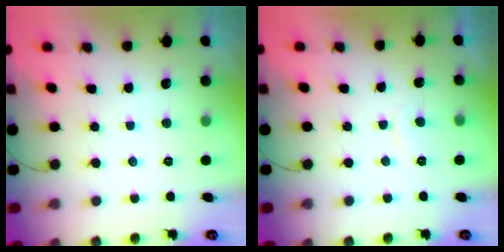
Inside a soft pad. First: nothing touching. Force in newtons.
{"total": 1.8, "press": 1.7, "slide": 0.6}